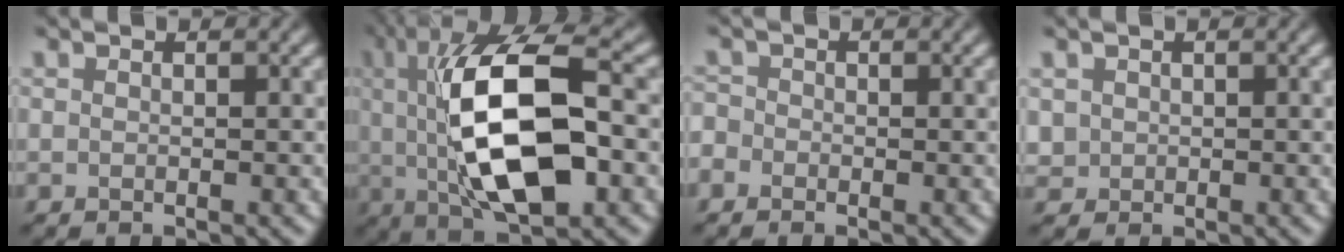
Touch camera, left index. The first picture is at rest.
{"total": 13.1, "force": [0.5, 5.3, 12.0], "torque": [-0.207, 0.007, 0.003]}
{"total": 1.4, "force": [-0.9, 1.1, 0.1], "torque": [0.006, 0.006, -0.021]}
{"total": 1.2, "force": [0.3, 1.1, 0.1], "torque": [-0.002, -0.007, 0.009]}